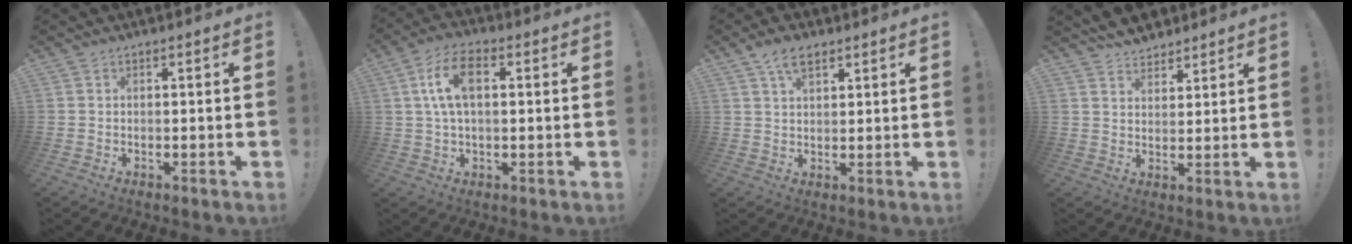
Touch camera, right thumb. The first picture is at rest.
{"total": 9.9, "force": [2.3, 5.1, 8.1], "torque": [-0.156, 0.005, 0.043]}
{"total": 6.2, "force": [3.6, 3.5, 3.7], "torque": [-0.069, -0.006, 0.069]}
{"total": 5.5, "force": [4.8, 2.5, 1.2], "torque": [-0.028, -0.027, 0.091]}